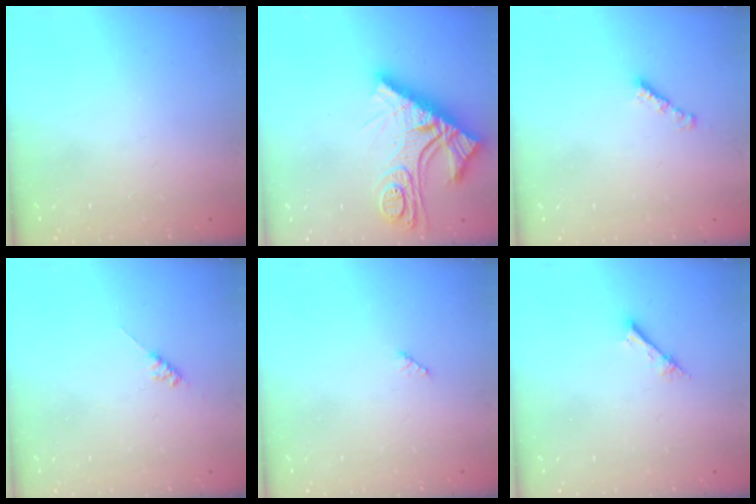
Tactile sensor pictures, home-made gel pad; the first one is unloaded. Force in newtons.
{"total": 15.8, "press": 15.8, "slide": 0.6}
{"total": 2.4, "press": 2.4, "slide": 0.4}
{"total": 4.9, "press": 4.8, "slide": 0.8}
{"total": 2.9, "press": 2.9, "slide": 0.4}
{"total": 2.4, "press": 2.4, "slide": 0.3}